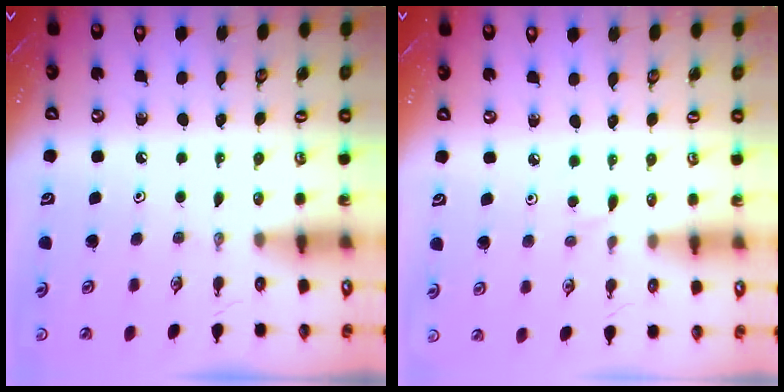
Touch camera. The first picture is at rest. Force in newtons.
{"total": 2.2, "press": 2.2, "slide": 0.3}